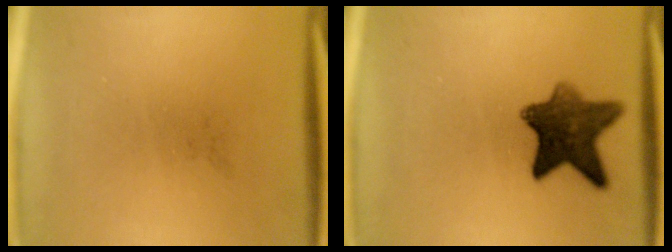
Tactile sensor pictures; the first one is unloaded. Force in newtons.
{"total": 9.3}